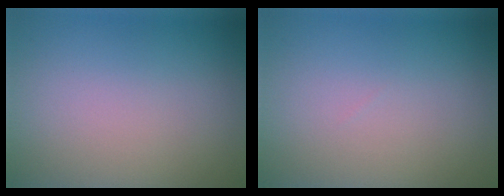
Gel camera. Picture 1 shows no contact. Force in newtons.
{"total": 0.0}